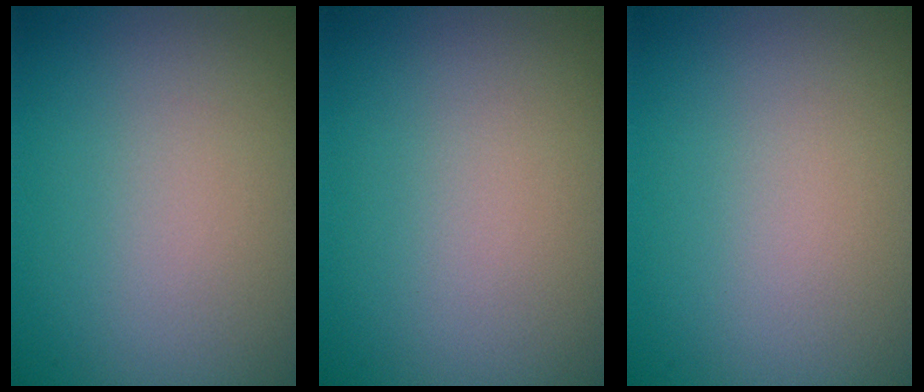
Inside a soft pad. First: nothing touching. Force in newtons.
{"total": 0.0}
{"total": 0.0}